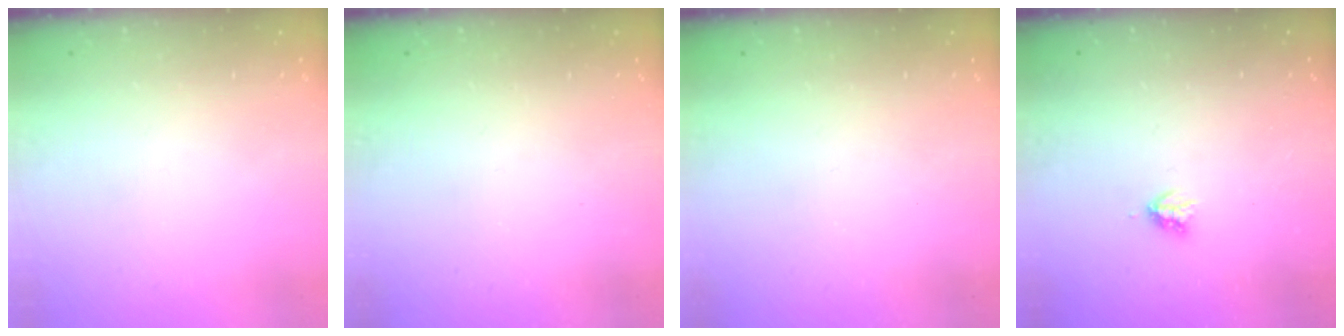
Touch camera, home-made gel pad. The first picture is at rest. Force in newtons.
{"total": 0.0}
{"total": 0.0}
{"total": 2.9, "press": 2.9, "slide": 0.5}